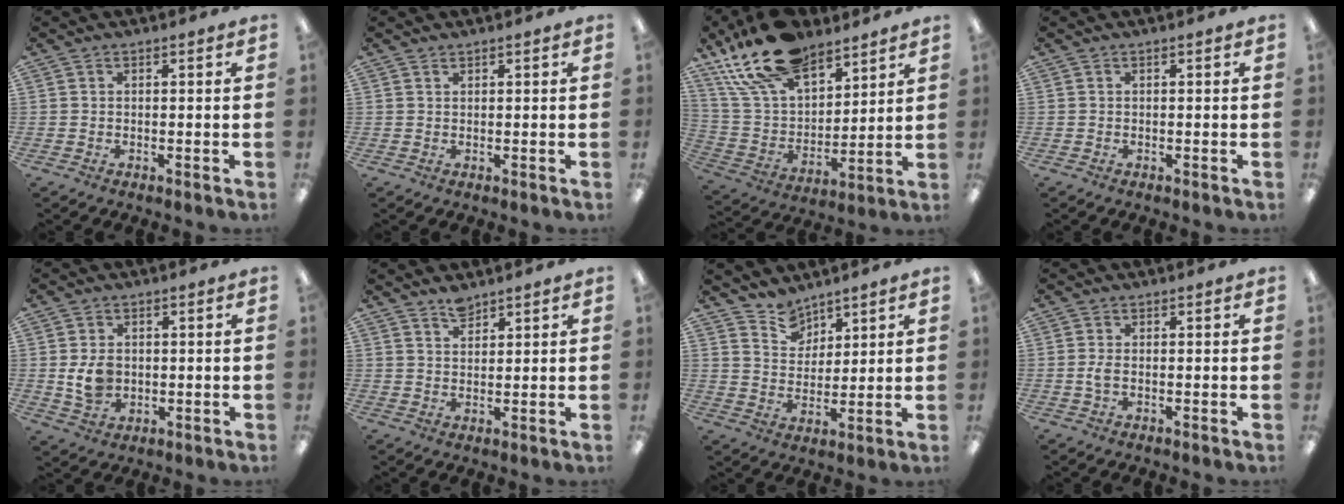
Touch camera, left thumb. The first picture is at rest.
{"total": 0.7, "force": [0.6, 0.2, 0.1], "torque": [-0.002, 0.001, 0.012]}
{"total": 21.3, "force": [14.8, 11.1, 10.6], "torque": [-0.202, -0.070, 0.270]}
{"total": 0.0}
{"total": 6.3, "force": [0.1, 4.8, 4.1], "torque": [-0.074, -0.001, 0.002]}
{"total": 3.2, "force": [2.9, 1.0, 0.8], "torque": [-0.003, -0.016, 0.052]}
{"total": 7.5, "force": [6.3, 4.0, 0.1], "torque": [-0.009, -0.045, 0.122]}
{"total": 2.4, "force": [-0.1, 1.0, 2.2], "torque": [-0.047, 0.001, -0.005]}